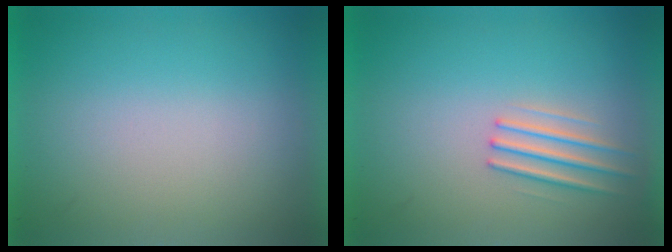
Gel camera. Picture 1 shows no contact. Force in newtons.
{"total": 2.4}